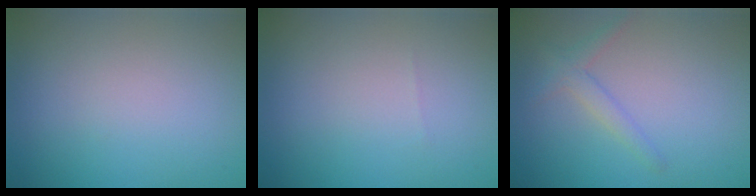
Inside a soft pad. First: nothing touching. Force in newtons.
{"total": 0.0}
{"total": 1.7, "press": 1.7, "slide": 0.1}